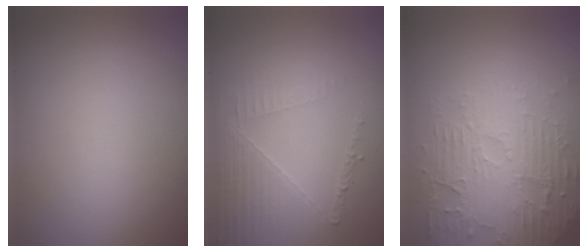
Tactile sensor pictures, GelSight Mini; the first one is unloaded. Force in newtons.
{"total": 3.7, "press": 3.1, "slide": 2.0}
{"total": 5.5, "press": 3.8, "slide": 4.0}